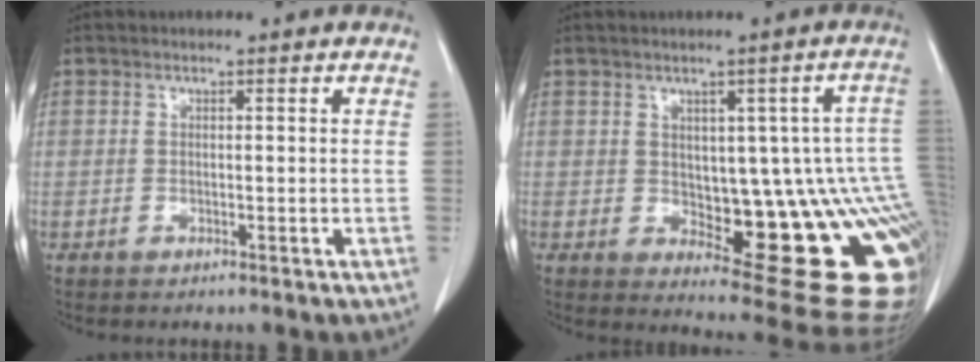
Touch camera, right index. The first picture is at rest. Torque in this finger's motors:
{"motor_torque": [1.42, -0.53, 0.25, 0.02]}